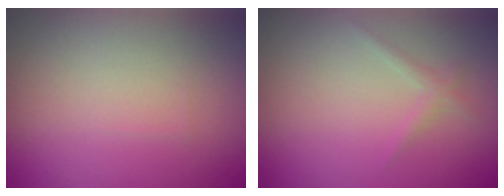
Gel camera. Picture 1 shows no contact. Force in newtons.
{"total": 1.0, "press": 1.0, "slide": 0.0}